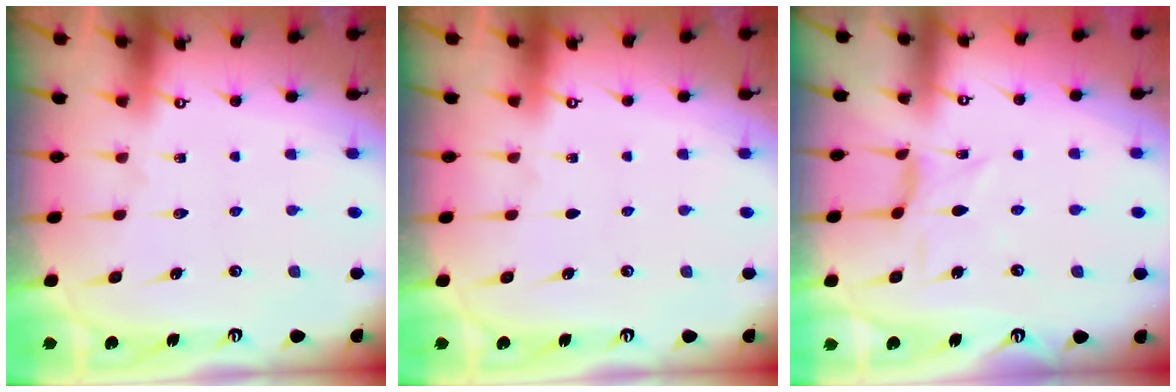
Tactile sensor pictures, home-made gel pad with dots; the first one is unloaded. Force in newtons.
{"total": 0.0}
{"total": 1.5, "press": 1.3, "slide": 0.6}